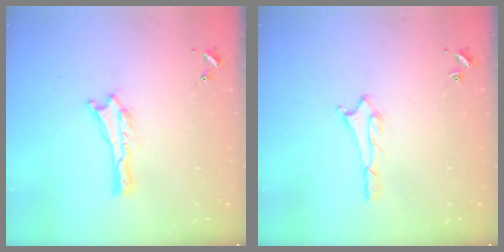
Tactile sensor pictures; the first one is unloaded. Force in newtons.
{"total": 1.5, "press": 1.5, "slide": 0.1}